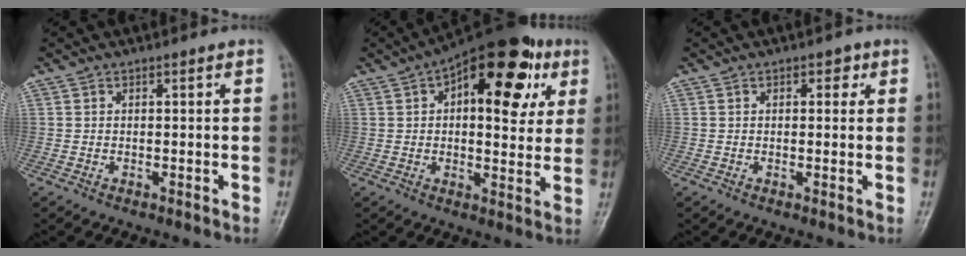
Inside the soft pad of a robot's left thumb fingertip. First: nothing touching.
{"total": 20.4, "force": [7.2, 9.8, 16.4], "torque": [-0.188, 0.007, 0.093]}
{"total": 2.7, "force": [1.0, 1.7, 1.8], "torque": [-0.002, 0.002, 0.007]}